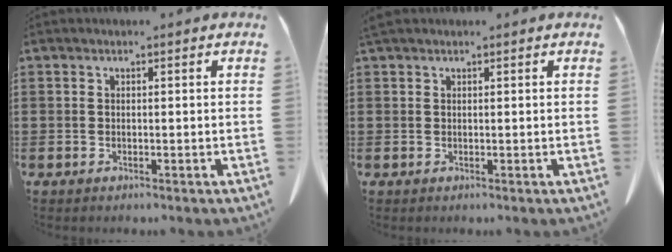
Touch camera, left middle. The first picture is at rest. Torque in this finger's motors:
{"motor_torque": [0.39, 0.28, 0.30, 0.12]}